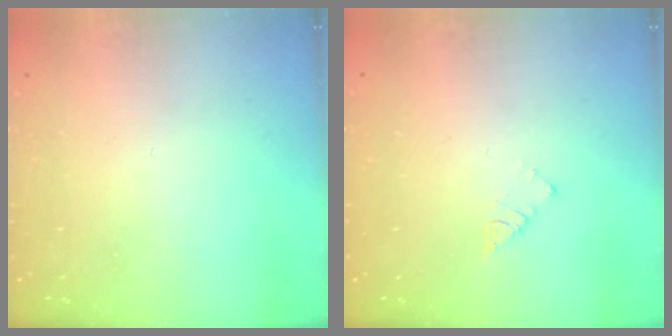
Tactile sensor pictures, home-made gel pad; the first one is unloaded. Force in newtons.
{"total": 2.3, "press": 2.3, "slide": 0.4}